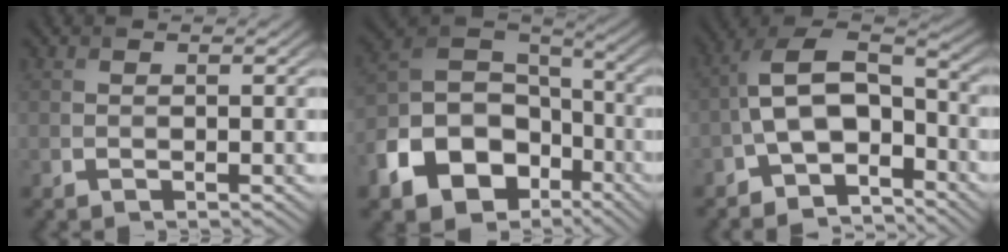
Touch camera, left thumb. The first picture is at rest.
{"total": 15.5, "force": [-7.4, 10.7, 8.5], "torque": [-0.217, -0.039, -0.137]}
{"total": 11.1, "force": [-5.2, 6.0, 7.7], "torque": [-0.152, -0.003, -0.103]}